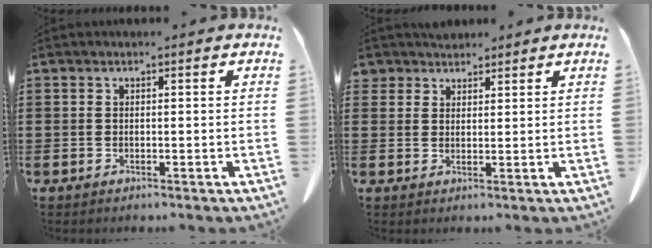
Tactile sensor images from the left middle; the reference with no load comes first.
{"total": 2.8, "force": [2.5, 1.3, -0.1], "torque": [-0.008, 0.004, 0.048]}